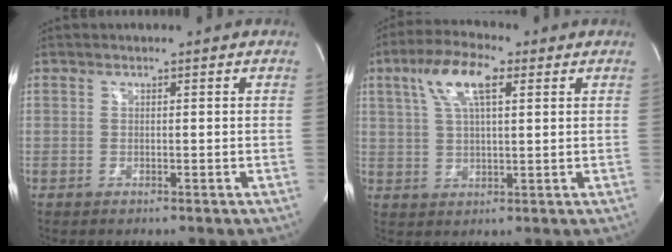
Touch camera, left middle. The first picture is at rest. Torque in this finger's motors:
{"motor_torque": [1.28, -0.50, 0.41, 0.14]}